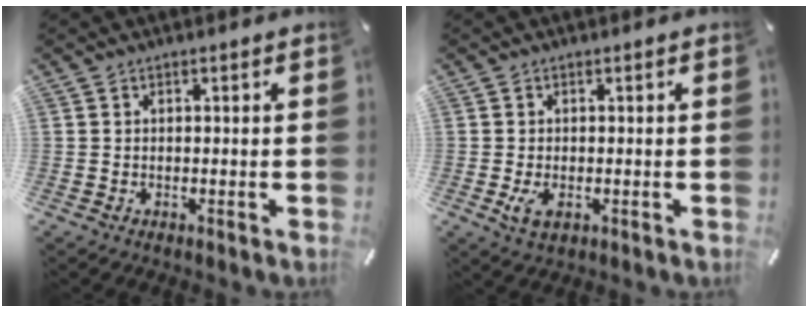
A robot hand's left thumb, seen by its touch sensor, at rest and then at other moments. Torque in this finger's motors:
{"motor_torque": [0.85, 0.86, 0.15, -0.12, 0.00]}